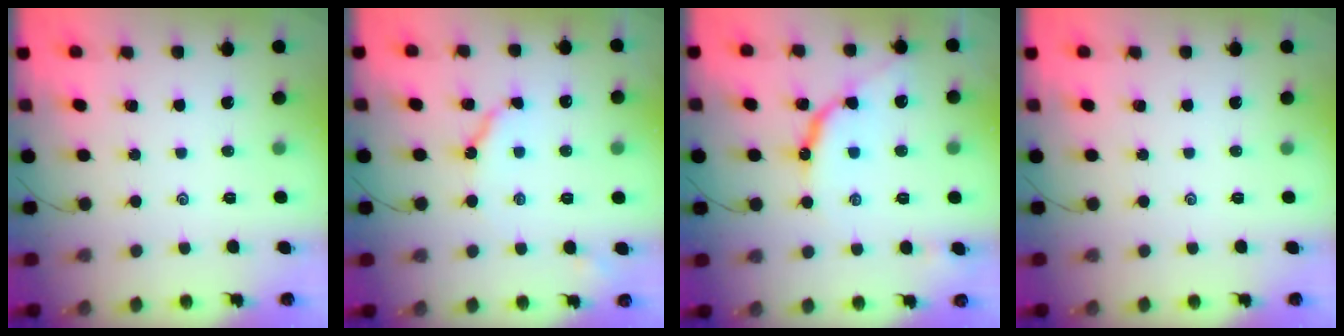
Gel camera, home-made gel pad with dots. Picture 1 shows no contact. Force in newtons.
{"total": 5.1, "press": 5.1, "slide": 0.6}
{"total": 10.0, "press": 10.0, "slide": 0.9}
{"total": 0.0}